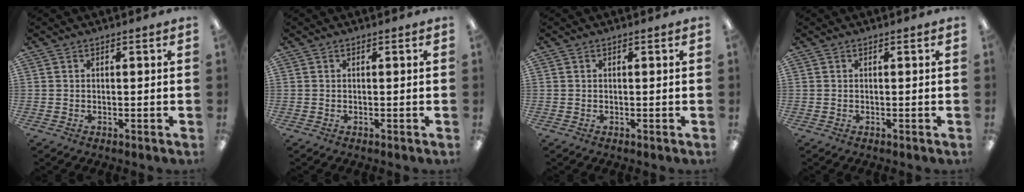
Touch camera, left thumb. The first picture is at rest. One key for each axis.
{"total": 0.0}
{"total": 0.0}
{"total": 0.0}